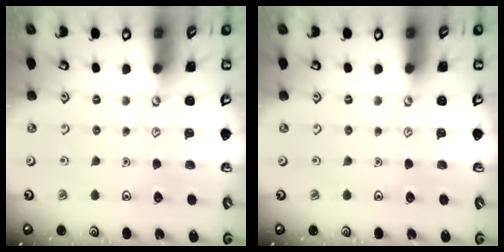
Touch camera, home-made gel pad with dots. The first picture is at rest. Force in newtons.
{"total": 0.0}